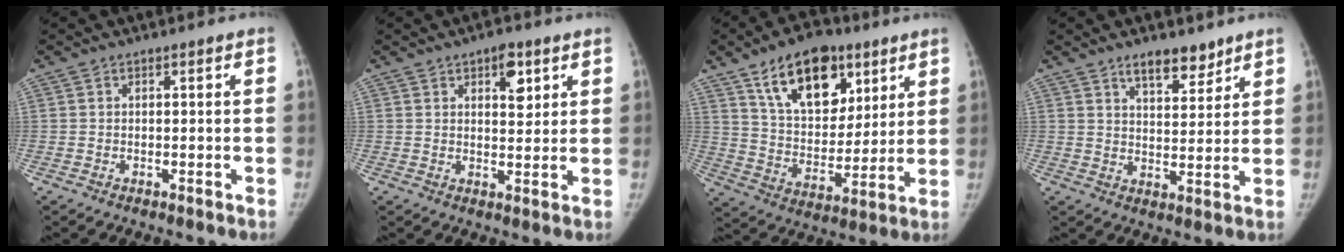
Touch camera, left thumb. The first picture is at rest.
{"total": 5.4, "force": [2.8, 2.7, 3.8], "torque": [-0.034, -0.014, 0.039]}
{"total": 19.2, "force": [10.6, 11.1, 11.6], "torque": [-0.136, -0.046, 0.182]}
{"total": 7.1, "force": [5.3, 3.0, 3.7], "torque": [-0.029, -0.038, 0.086]}